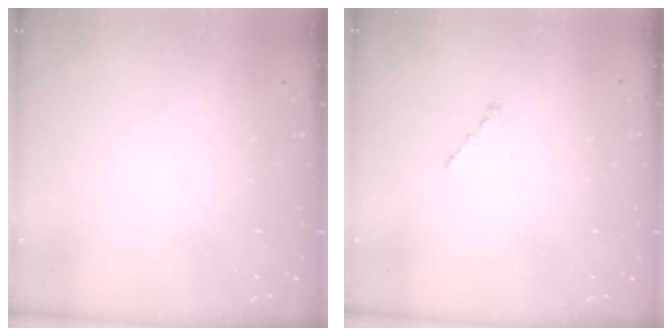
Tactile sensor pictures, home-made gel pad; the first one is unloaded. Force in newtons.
{"total": 1.0, "press": 0.9, "slide": 0.3}